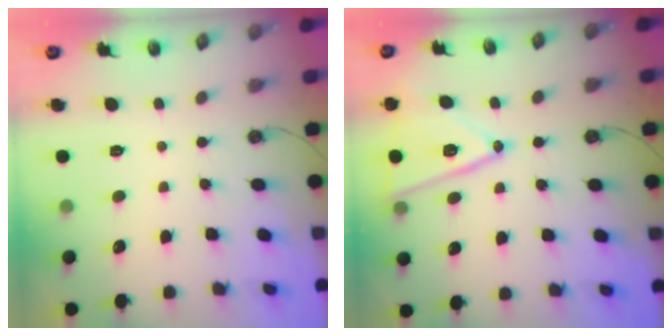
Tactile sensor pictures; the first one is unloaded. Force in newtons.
{"total": 15.1, "press": 15.1, "slide": 0.6}